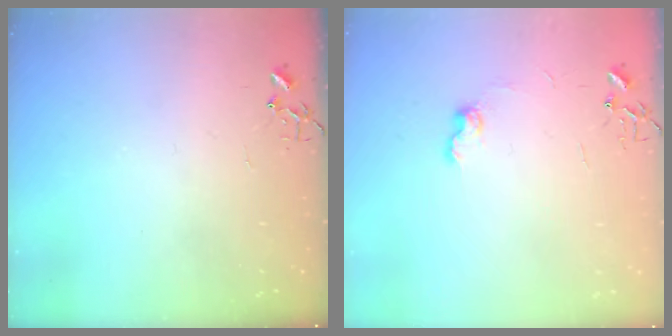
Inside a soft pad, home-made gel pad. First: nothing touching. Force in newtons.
{"total": 7.6, "press": 7.5, "slide": 0.7}